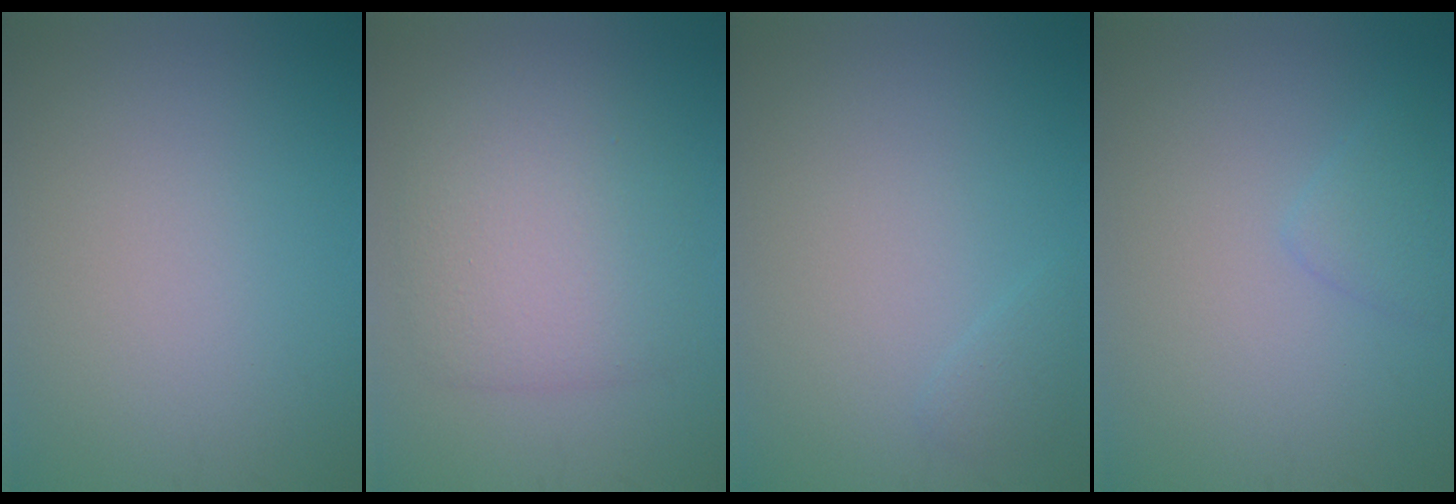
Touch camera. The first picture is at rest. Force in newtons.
{"total": 5.3, "press": 5.3, "slide": 0.3}
{"total": 0.9, "press": 0.9, "slide": 0.1}
{"total": 1.5, "press": 1.5, "slide": 0.1}